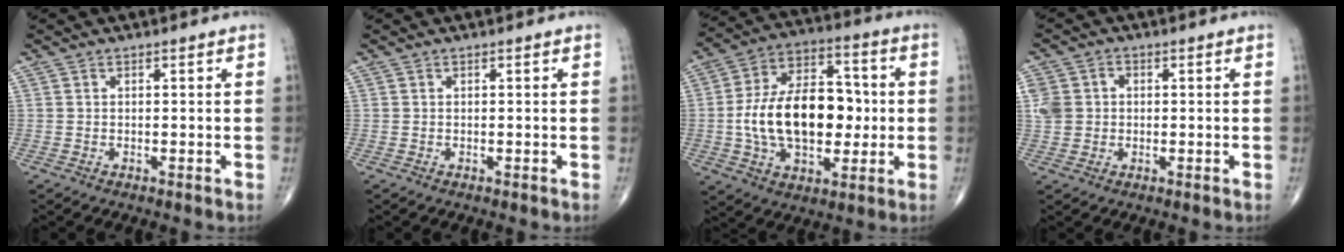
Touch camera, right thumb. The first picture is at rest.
{"total": 0.0}
{"total": 20.6, "force": [-0.9, 12.5, 16.4], "torque": [-0.256, 0.029, -0.010]}
{"total": 5.7, "force": [0.5, 5.0, 2.7], "torque": [-0.044, 0.012, 0.011]}